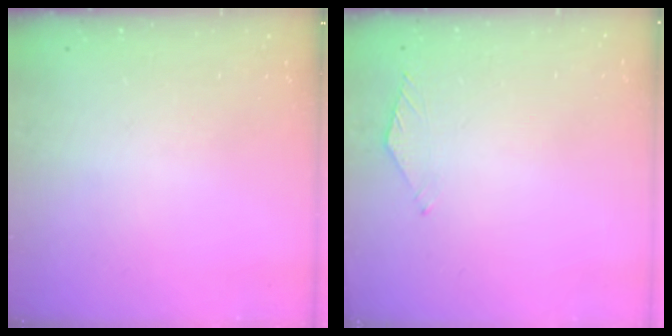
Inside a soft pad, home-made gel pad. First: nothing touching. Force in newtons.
{"total": 3.1, "press": 3.1, "slide": 0.4}